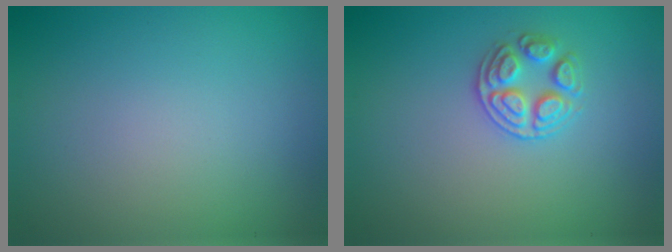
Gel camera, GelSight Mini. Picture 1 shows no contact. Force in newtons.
{"total": 2.8, "press": 2.7, "slide": 0.7}